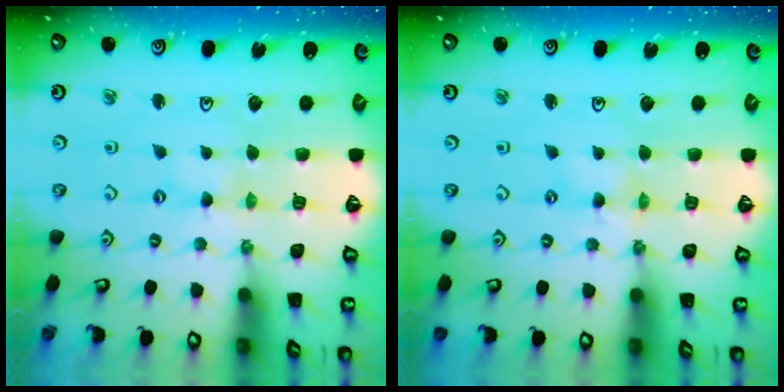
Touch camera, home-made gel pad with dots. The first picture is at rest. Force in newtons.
{"total": 0.0}